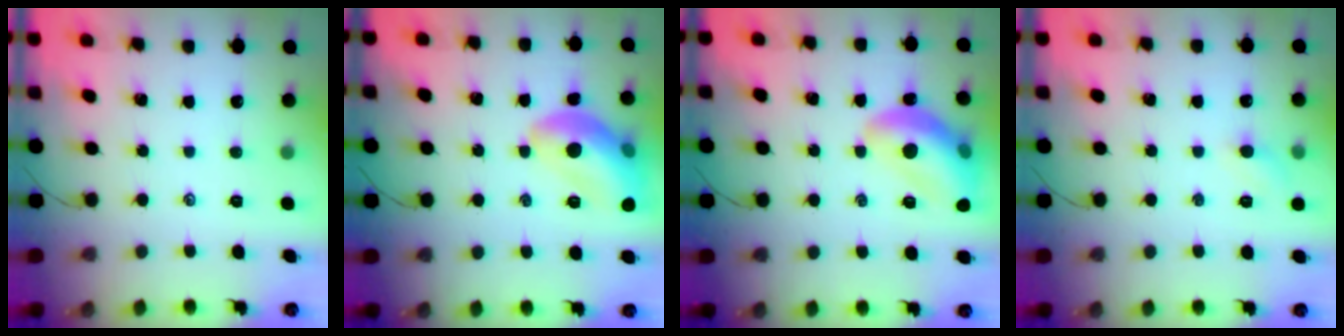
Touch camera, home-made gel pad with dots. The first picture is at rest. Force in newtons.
{"total": 13.9, "press": 13.8, "slide": 1.0}
{"total": 14.6, "press": 14.5, "slide": 1.5}
{"total": 4.3, "press": 4.0, "slide": 1.5}